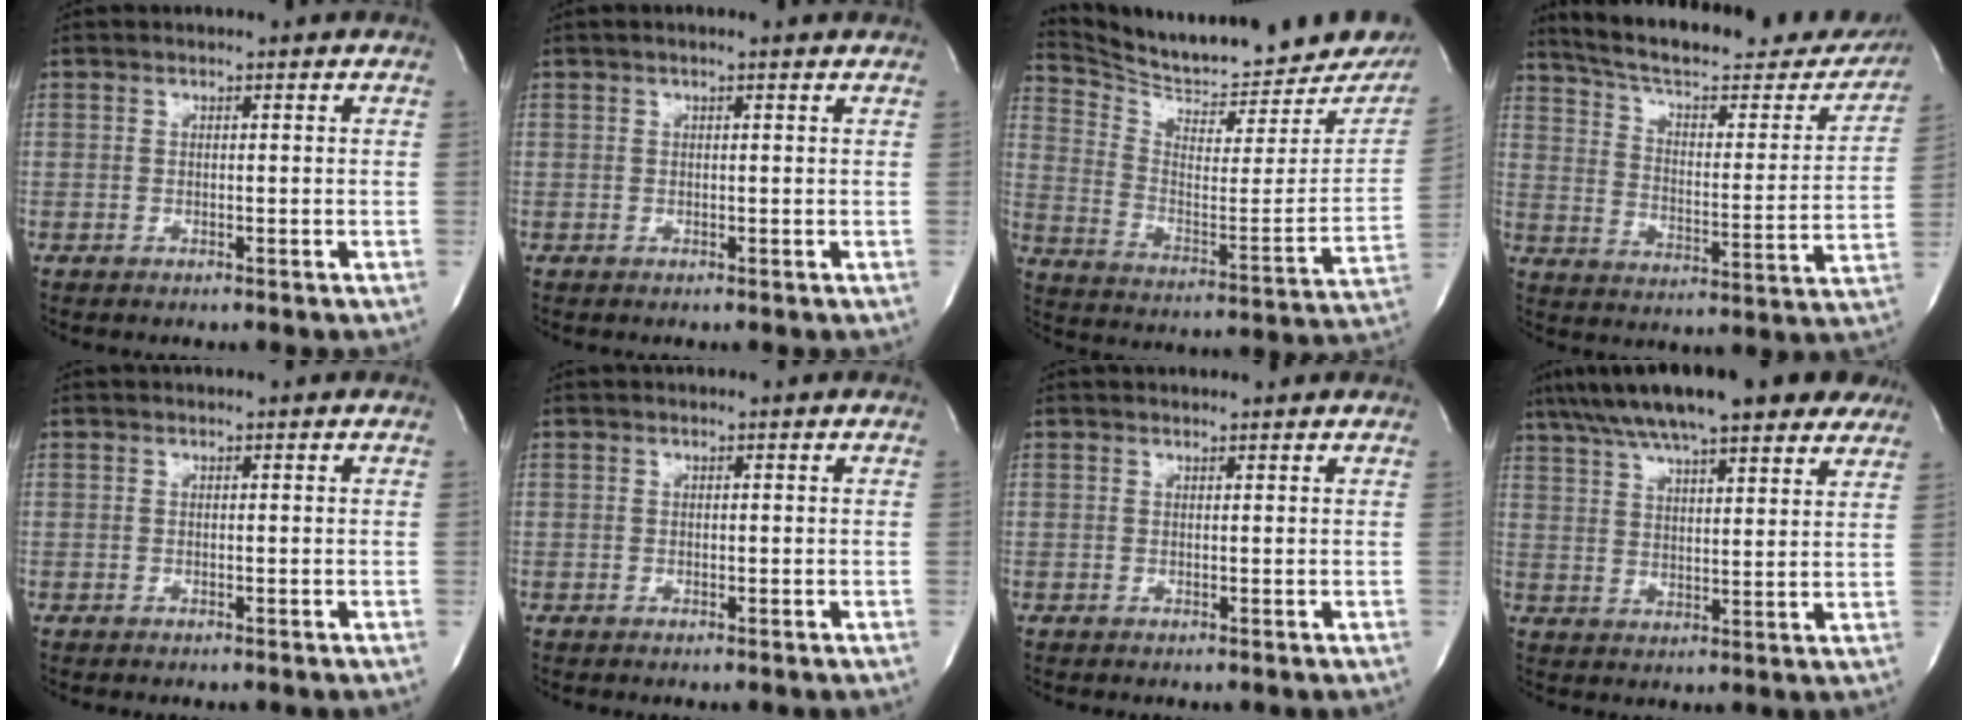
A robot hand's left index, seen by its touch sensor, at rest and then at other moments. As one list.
[{"total": 1.6, "force": [1.2, 0.1, 1.1], "torque": [-0.020, 0.013, 0.014]}, {"total": 22.2, "force": [20.9, 3.9, 6.6], "torque": [-0.114, -0.081, 0.290]}, {"total": 28.2, "force": [24.5, 6.6, 12.3], "torque": [-0.195, -0.040, 0.320]}, {"total": 0.0}, {"total": 0.0}, {"total": 1.7, "force": [1.7, 0.3, 0.1], "torque": [-0.010, 0.013, 0.022]}, {"total": 20.4, "force": [15.7, 4.3, 12.3], "torque": [-0.209, 0.041, 0.221]}]